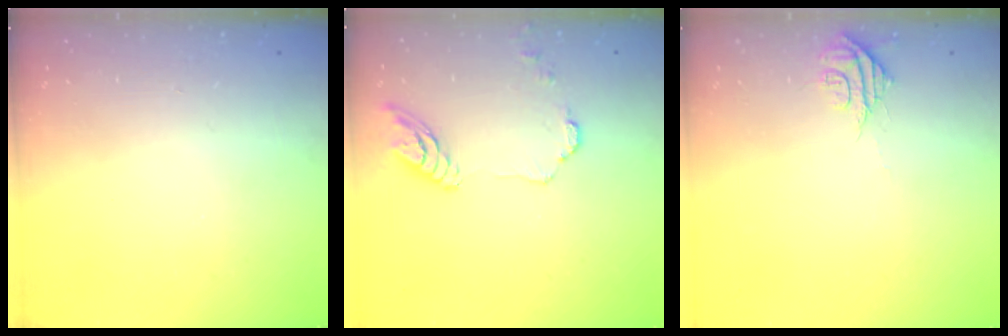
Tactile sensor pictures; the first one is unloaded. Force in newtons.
{"total": 10.8, "press": 10.7, "slide": 1.0}
{"total": 5.6, "press": 5.6, "slide": 0.4}